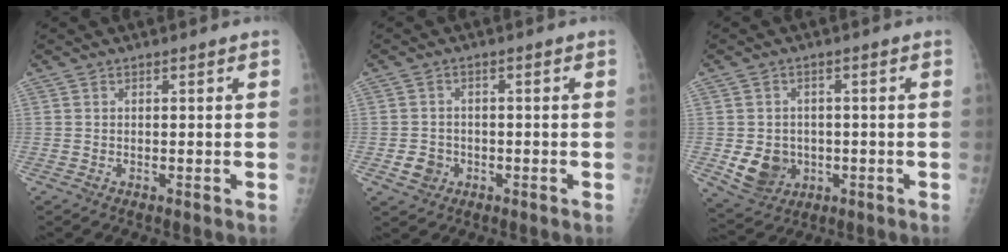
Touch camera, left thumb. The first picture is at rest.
{"total": 3.5, "force": [-1.2, 3.1, 1.2], "torque": [-0.009, 0.006, -0.017]}
{"total": 7.6, "force": [-1.4, 6.6, 3.6], "torque": [-0.037, 0.002, -0.009]}